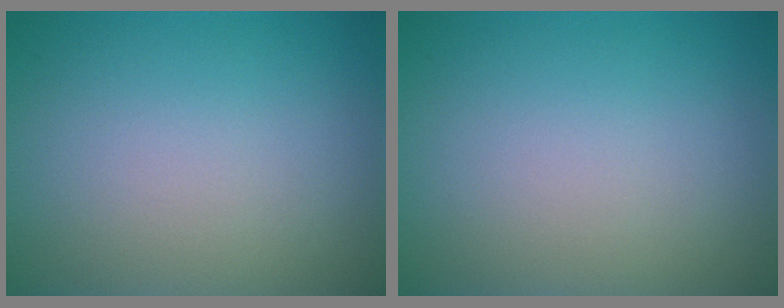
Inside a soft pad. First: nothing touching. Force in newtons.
{"total": 0.0}